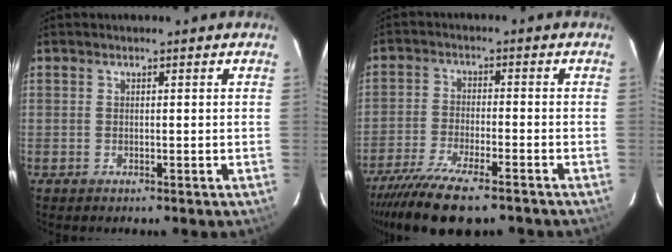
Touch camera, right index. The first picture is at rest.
{"total": 13.5, "force": [-10.5, 3.2, 7.8], "torque": [-0.174, -0.039, -0.185]}